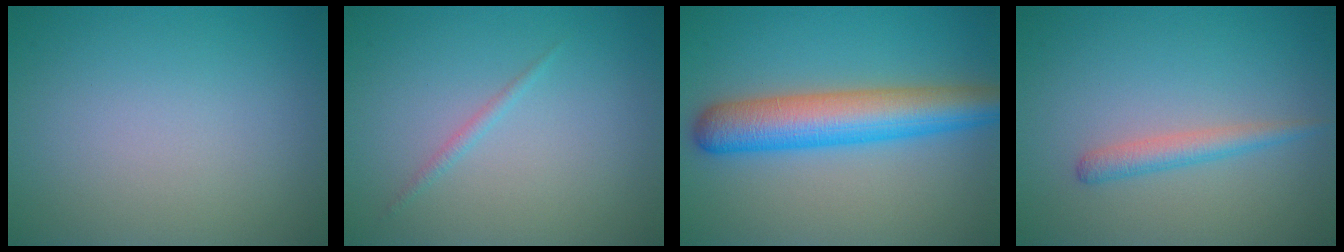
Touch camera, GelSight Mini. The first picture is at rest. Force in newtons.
{"total": 0.7, "press": 0.7, "slide": 0.1}
{"total": 7.3, "press": 7.3, "slide": 0.1}
{"total": 1.9, "press": 1.9, "slide": 0.1}